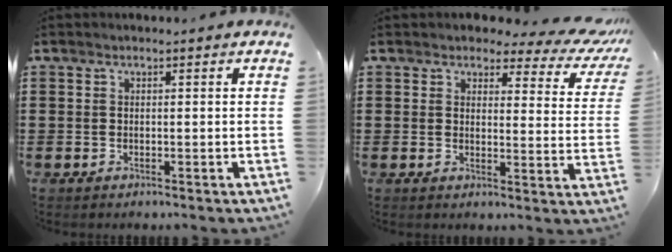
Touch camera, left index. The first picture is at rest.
{"total": 3.8, "force": [3.2, 1.1, 1.7], "torque": [-0.043, -0.019, 0.051]}